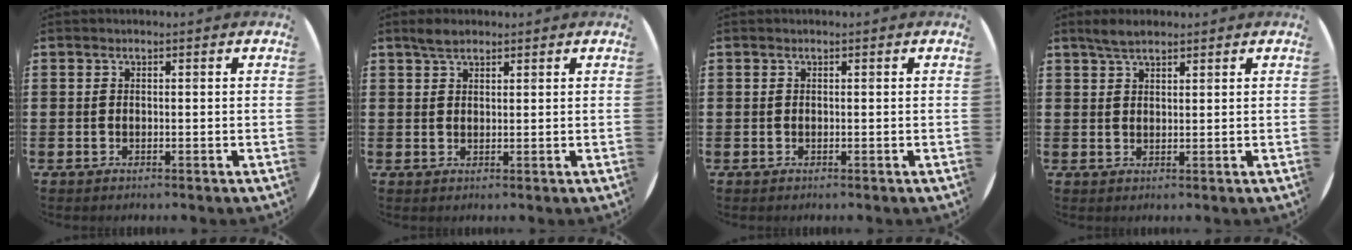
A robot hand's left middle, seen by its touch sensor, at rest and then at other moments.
{"total": 2.4, "force": [2.0, 0.9, 0.9], "torque": [-0.012, 0.003, 0.036]}
{"total": 0.0}
{"total": 3.0, "force": [2.5, 0.9, 1.3], "torque": [-0.029, 0.007, 0.047]}